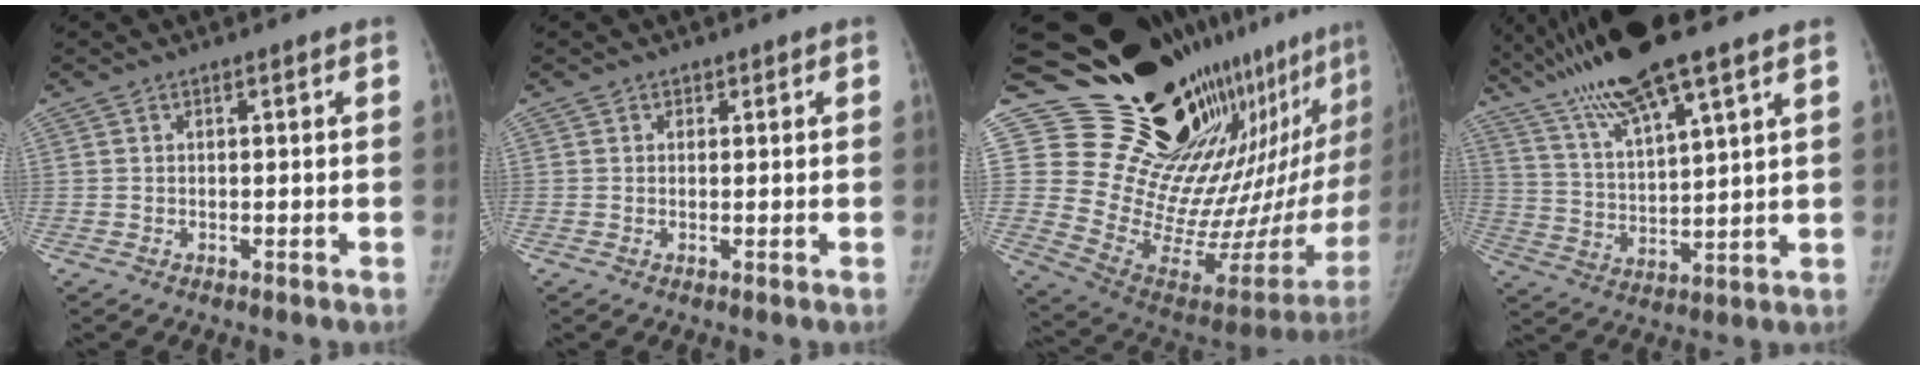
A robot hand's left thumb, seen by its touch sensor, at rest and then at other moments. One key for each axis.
{"total": 0.6, "fx": 0.3, "fy": 0.5, "fz": 0.0, "tx": 0.006, "ty": 0.000, "tz": 0.003}
{"total": 32.1, "fx": 25.8, "fy": 9.5, "fz": 16.5, "tx": -0.236, "ty": -0.222, "tz": 0.379}
{"total": 15.8, "fx": 11.3, "fy": 1.6, "fz": 11.0, "tx": -0.209, "ty": -0.033, "tz": 0.217}